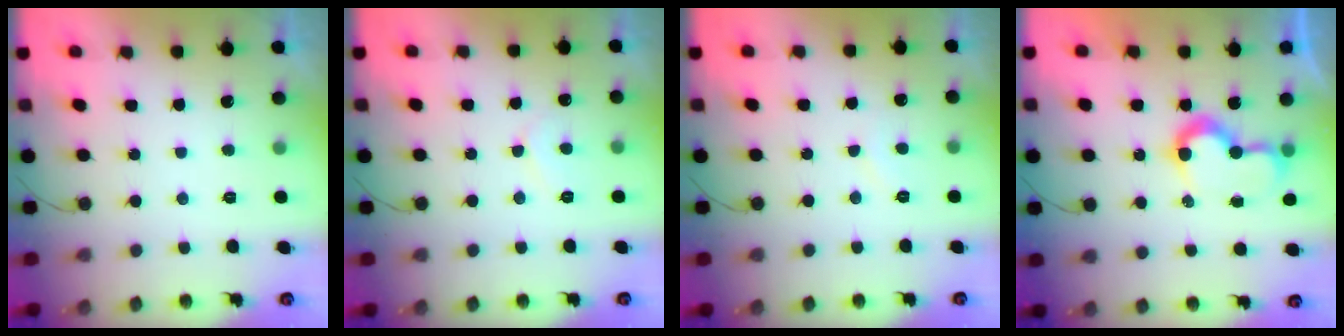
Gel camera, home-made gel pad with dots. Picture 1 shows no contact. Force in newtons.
{"total": 5.5, "press": 5.5, "slide": 0.5}
{"total": 4.8, "press": 4.7, "slide": 0.4}
{"total": 9.7, "press": 9.7, "slide": 0.5}